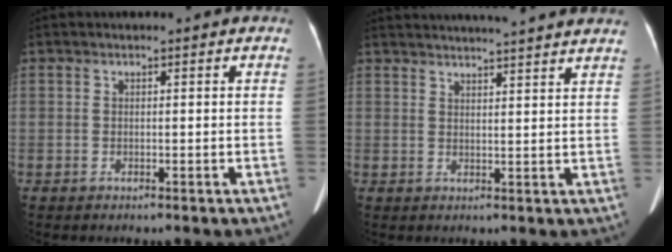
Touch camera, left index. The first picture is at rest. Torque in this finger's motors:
{"motor_torque": [0.85, -1.30, 0.13, 0.14]}